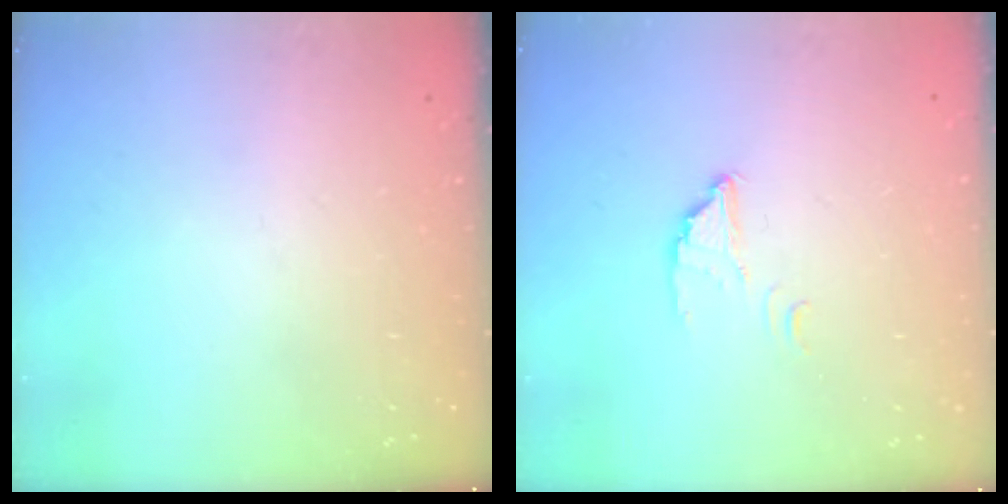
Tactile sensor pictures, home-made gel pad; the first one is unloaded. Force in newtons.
{"total": 2.8, "press": 2.8, "slide": 0.1}